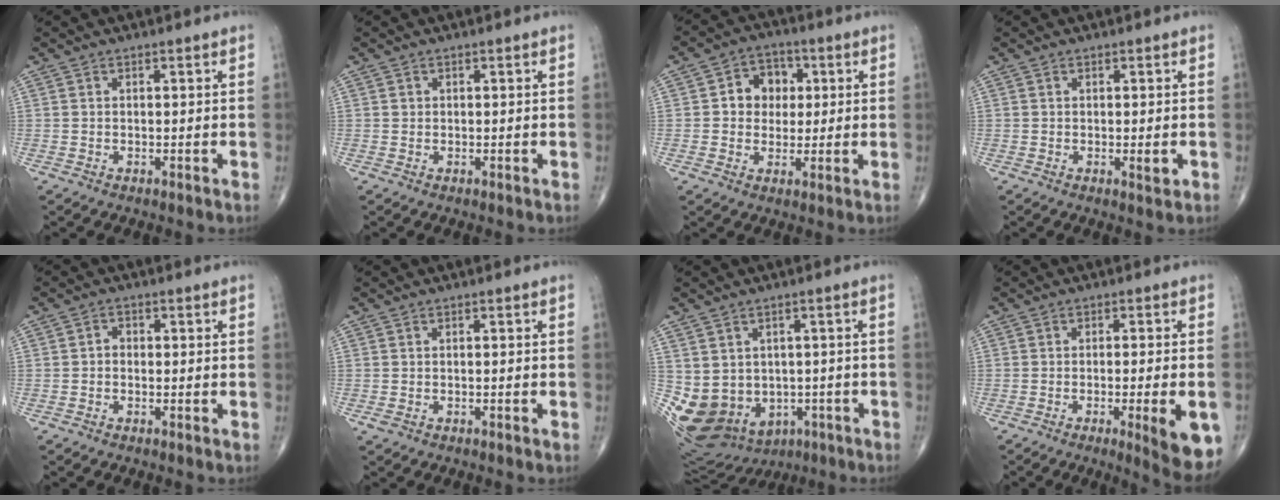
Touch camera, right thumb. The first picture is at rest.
{"total": 0.5, "force": [0.1, 0.5, 0.1], "torque": [0.002, 0.002, 0.002]}
{"total": 7.8, "force": [1.2, 6.6, 4.0], "torque": [-0.018, 0.008, 0.012]}
{"total": 1.9, "force": [-0.4, 0.5, 1.7], "torque": [-0.022, -0.005, -0.005]}
{"total": 1.6, "force": [-0.3, 1.3, 0.9], "torque": [-0.003, 0.009, -0.011]}
{"total": 1.1, "force": [-0.6, 0.5, 0.8], "torque": [-0.019, 0.005, -0.009]}
{"total": 14.7, "force": [-3.2, 12.3, 7.4], "torque": [-0.128, 0.016, -0.020]}
{"total": 10.6, "force": [-4.0, 1.8, 9.6], "torque": [-0.121, -0.005, -0.051]}